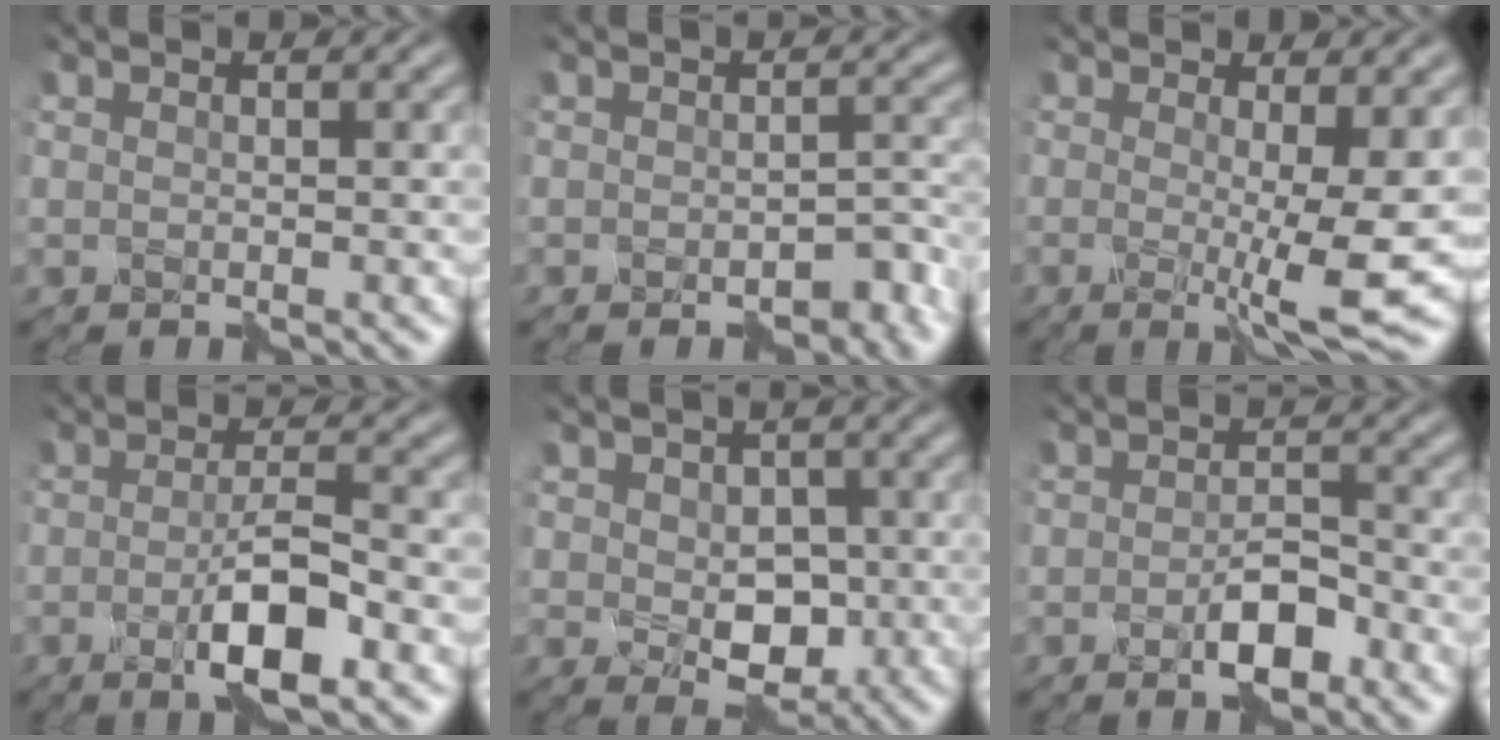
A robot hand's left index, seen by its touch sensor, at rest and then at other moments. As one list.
[{"total": 2.4, "force": [-1.8, 1.1, 1.1], "torque": [-0.007, -0.004, -0.025]}, {"total": 5.2, "force": [-0.4, 0.6, 5.1], "torque": [-0.073, -0.013, -0.007]}, {"total": 4.9, "force": [-1.9, 1.1, 4.4], "torque": [-0.076, -0.001, -0.039]}, {"total": 4.0, "force": [-0.7, 2.9, 2.7], "torque": [-0.044, -0.008, -0.010]}, {"total": 3.2, "force": [-1.9, 1.4, 2.2], "torque": [-0.038, -0.001, -0.035]}]